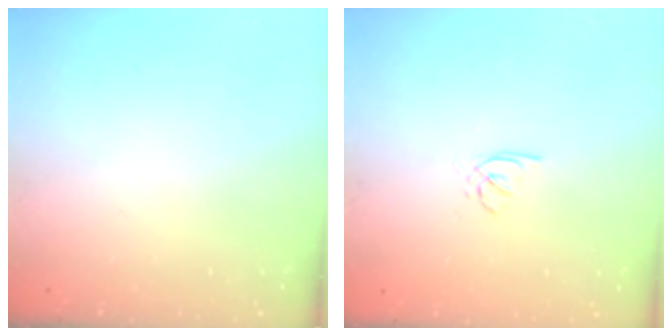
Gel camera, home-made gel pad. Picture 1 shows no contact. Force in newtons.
{"total": 1.8, "press": 1.8, "slide": 0.5}